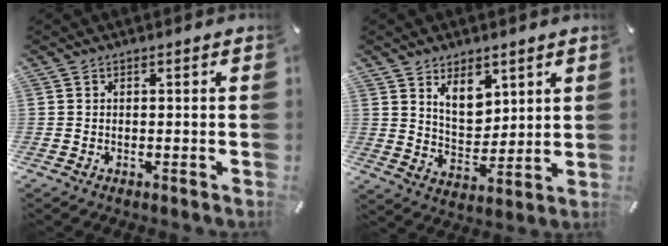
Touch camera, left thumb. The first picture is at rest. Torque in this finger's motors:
{"motor_torque": [1.66, 1.58, 1.19, -0.75, 0.19]}